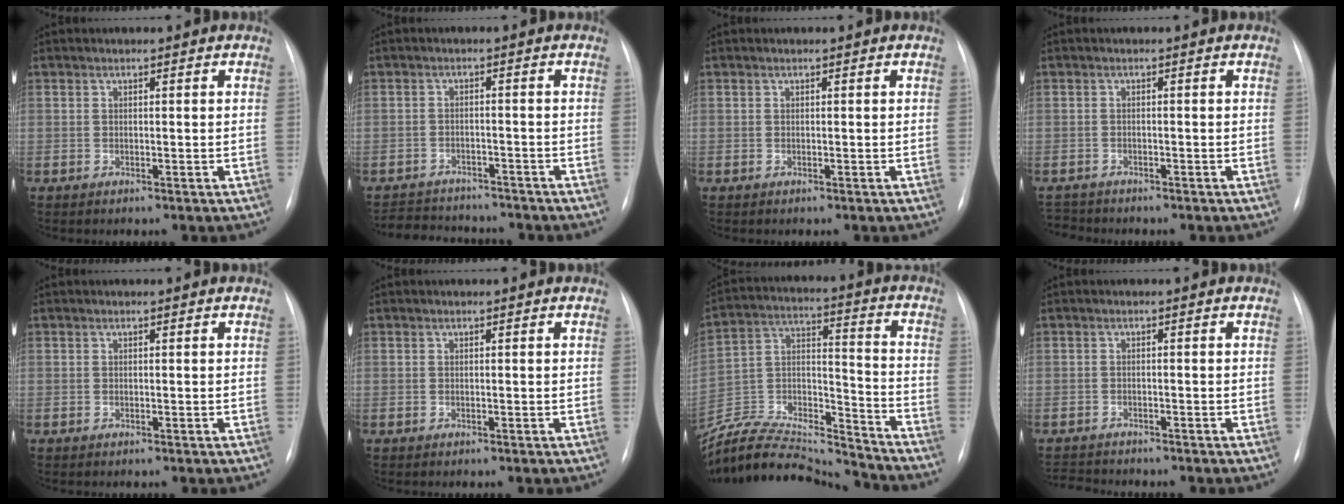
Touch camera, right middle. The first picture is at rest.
{"total": 8.8, "force": [-8.2, 2.7, 1.9], "torque": [-0.033, 0.006, -0.112]}
{"total": 0.0}
{"total": 2.6, "force": [-2.5, 0.4, -0.4], "torque": [0.005, -0.014, -0.042]}
{"total": 0.0}
{"total": 0.0}
{"total": 20.7, "force": [-19.9, 3.0, 5.0], "torque": [-0.110, 0.031, -0.331]}
{"total": 3.7, "force": [-3.6, 0.4, 0.4], "torque": [-0.008, -0.015, -0.057]}